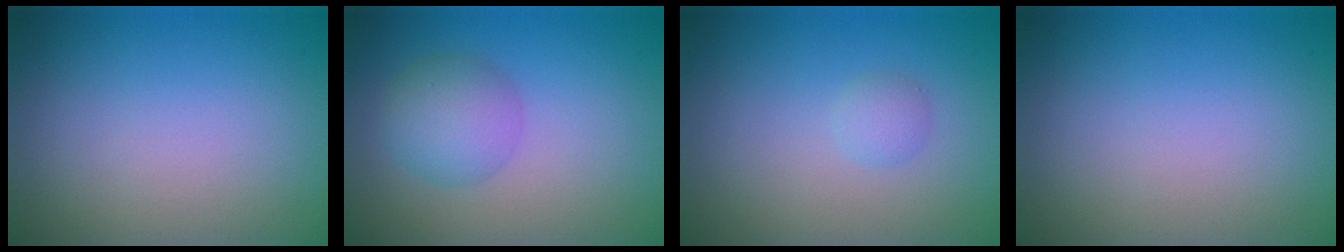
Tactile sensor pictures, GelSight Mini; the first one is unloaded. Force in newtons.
{"total": 3.7, "press": 3.7, "slide": 0.1}
{"total": 1.1, "press": 1.1, "slide": 0.0}
{"total": 0.0}